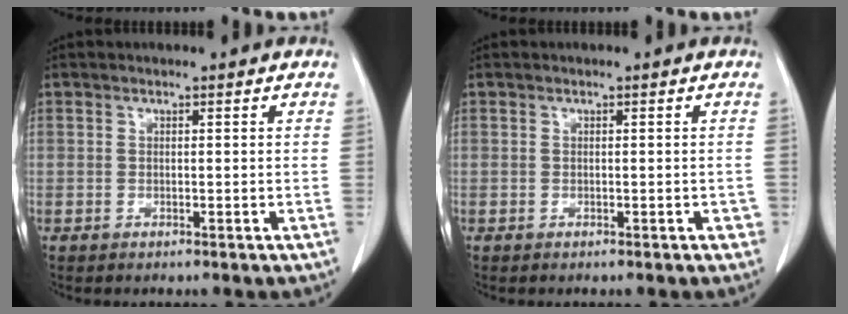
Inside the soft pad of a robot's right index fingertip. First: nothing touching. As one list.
[{"total": 1.0, "force": [-0.4, 0.5, 0.7], "torque": [-0.003, 0.001, -0.003]}]